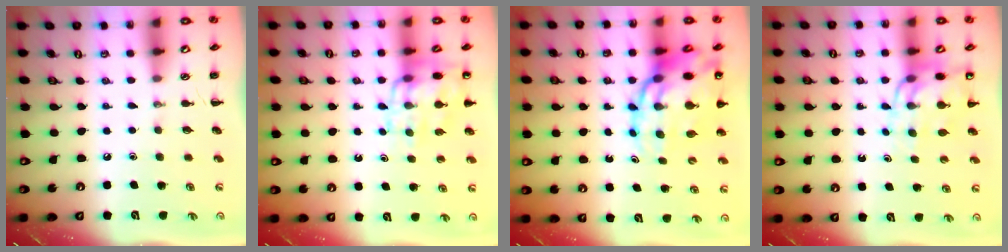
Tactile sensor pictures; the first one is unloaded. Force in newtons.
{"total": 12.5, "press": 12.3, "slide": 2.5}
{"total": 17.7, "press": 16.9, "slide": 5.1}
{"total": 11.4, "press": 10.9, "slide": 3.2}